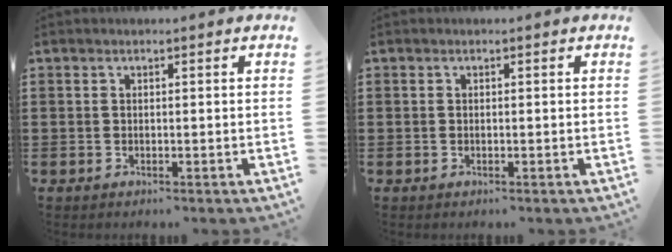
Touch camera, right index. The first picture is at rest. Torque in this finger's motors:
{"motor_torque": [1.07, 1.07, 0.00, 0.01]}